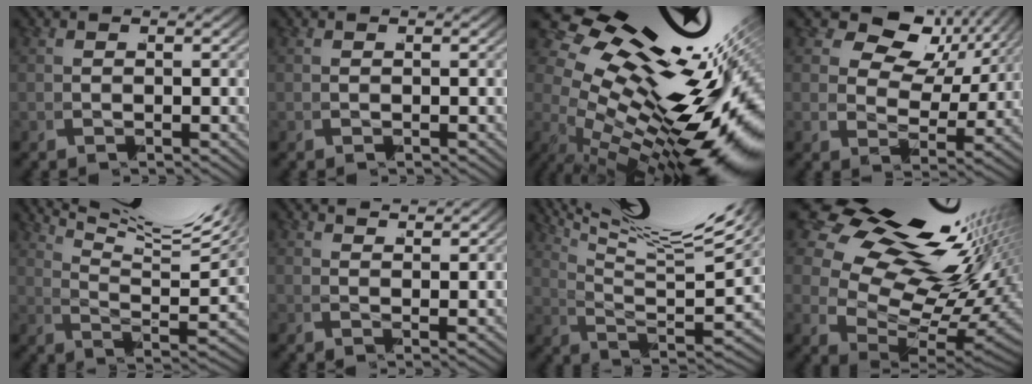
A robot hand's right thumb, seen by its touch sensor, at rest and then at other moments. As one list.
[{"total": 0.0}, {"total": 21.3, "force": [1.2, 11.5, 17.9], "torque": [-0.257, -0.011, 0.024]}, {"total": 6.7, "force": [4.0, 4.0, 3.7], "torque": [-0.059, 0.008, 0.051]}, {"total": 11.0, "force": [7.2, 3.9, 7.4], "torque": [-0.095, 0.025, 0.098]}, {"total": 2.2, "force": [2.2, -0.3, 0.3], "torque": [0.002, 0.005, 0.036]}, {"total": 9.8, "force": [5.6, 3.4, 7.3], "torque": [-0.118, 0.010, 0.083]}, {"total": 17.0, "force": [3.6, 10.6, 12.8], "torque": [-0.199, -0.006, 0.054]}]